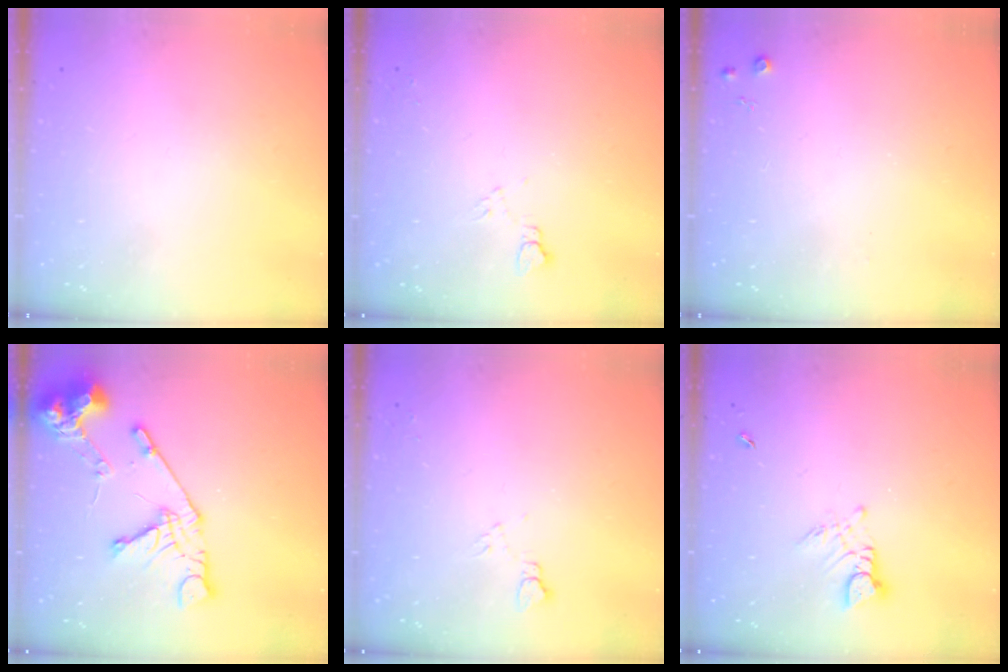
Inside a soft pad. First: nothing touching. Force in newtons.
{"total": 4.7, "press": 4.7, "slide": 0.7}
{"total": 4.7, "press": 4.7, "slide": 0.8}
{"total": 14.8, "press": 14.7, "slide": 1.7}
{"total": 4.7, "press": 4.7, "slide": 0.7}
{"total": 3.0, "press": 2.9, "slide": 0.4}